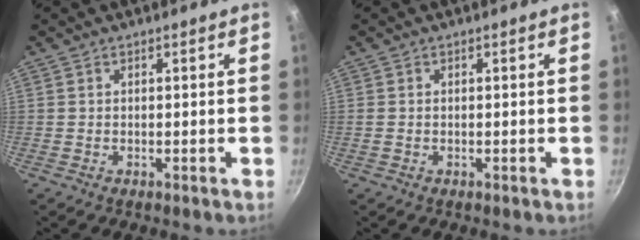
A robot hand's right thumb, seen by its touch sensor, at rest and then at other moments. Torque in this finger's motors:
{"motor_torque": [-0.03, -0.13, -0.36, 0.34, 0.07]}